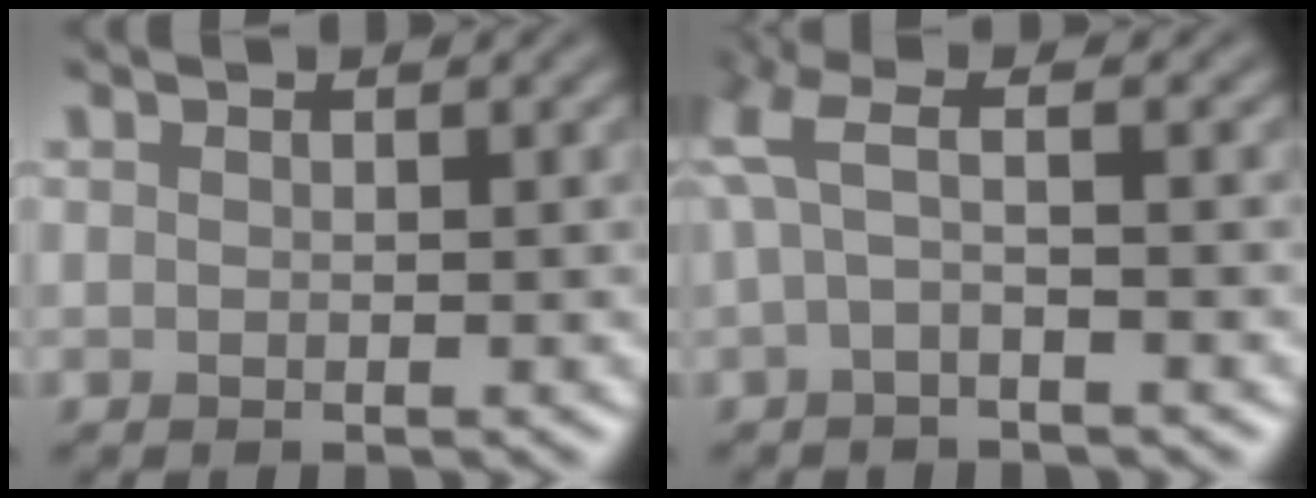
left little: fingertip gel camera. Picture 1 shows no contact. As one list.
[{"total": 3.6, "force": [0.0, 1.2, 3.4], "torque": [-0.090, 0.012, -0.010]}]